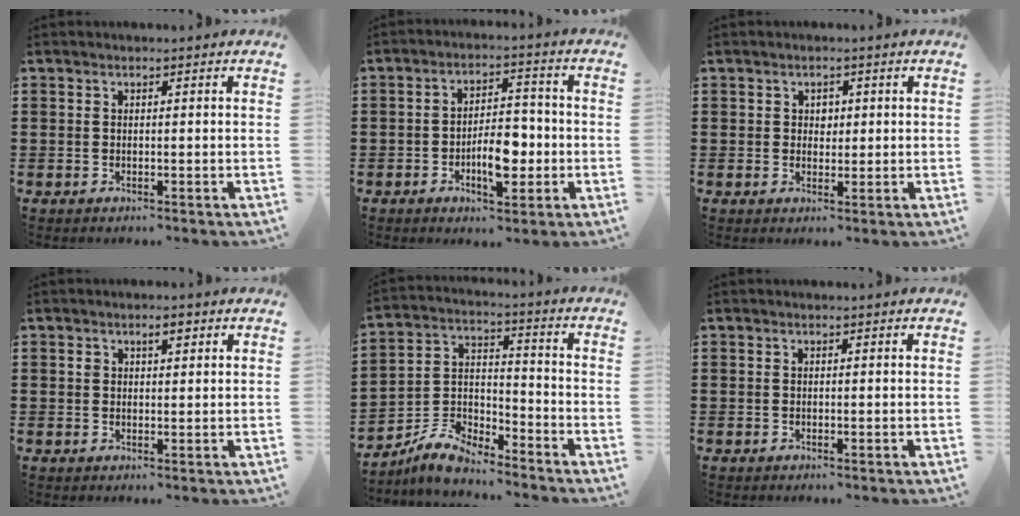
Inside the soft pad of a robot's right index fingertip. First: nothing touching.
{"total": 7.0, "force": [-2.1, 3.3, 5.8], "torque": [-0.096, -0.002, -0.044]}
{"total": 1.3, "force": [0.4, 1.2, 0.5], "torque": [-0.012, 0.007, 0.007]}
{"total": 2.2, "force": [1.1, 1.1, 1.6], "torque": [-0.026, 0.002, 0.018]}
{"total": 7.2, "force": [-6.5, 2.3, 2.0], "torque": [-0.059, 0.016, -0.132]}
{"total": 0.0}